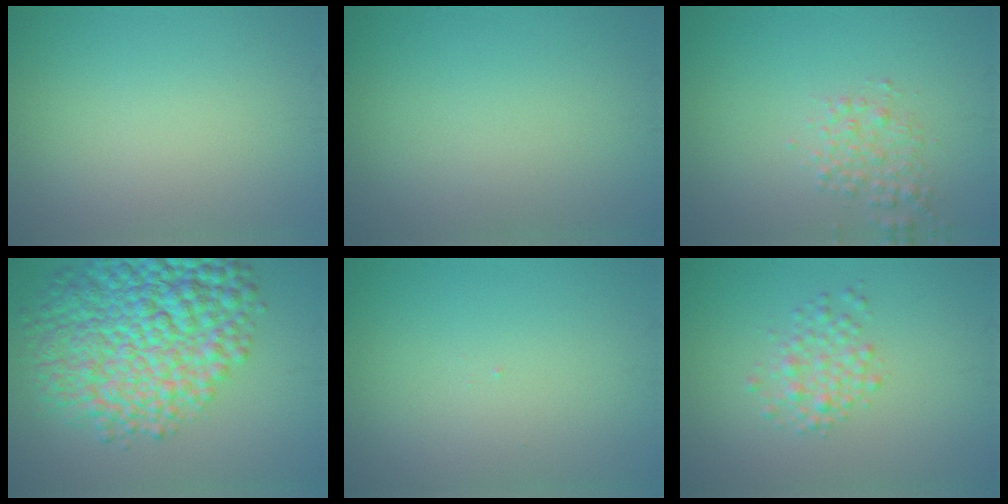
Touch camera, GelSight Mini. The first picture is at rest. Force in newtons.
{"total": 0.0}
{"total": 2.0, "press": 2.0, "slide": 0.1}
{"total": 12.1, "press": 12.1, "slide": 0.2}
{"total": 0.0}
{"total": 2.4, "press": 2.4, "slide": 0.0}